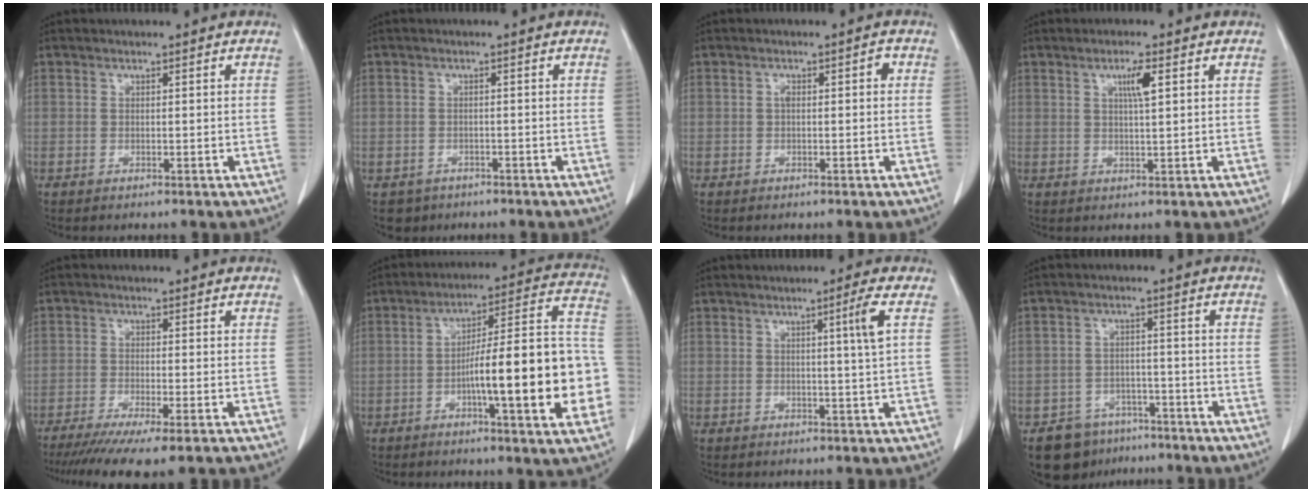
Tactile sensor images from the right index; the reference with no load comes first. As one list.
[{"total": 2.9, "force": [-1.7, 2.3, 0.0], "torque": [0.000, 0.007, -0.025]}, {"total": 1.6, "force": [0.2, 0.8, 1.4], "torque": [-0.024, 0.012, 0.004]}, {"total": 3.3, "force": [1.3, 0.2, 3.1], "torque": [-0.051, -0.001, 0.021]}, {"total": 10.8, "force": [-8.1, 0.9, 7.1], "torque": [-0.102, -0.023, -0.125]}, {"total": 20.3, "force": [-4.7, 2.5, 19.5], "torque": [-0.221, 0.033, -0.063]}, {"total": 3.3, "force": [1.0, -1.2, 3.0], "torque": [-0.050, -0.008, 0.018]}, {"total": 7.2, "force": [-5.3, 4.8, 1.2], "torque": [-0.008, 0.012, -0.076]}]